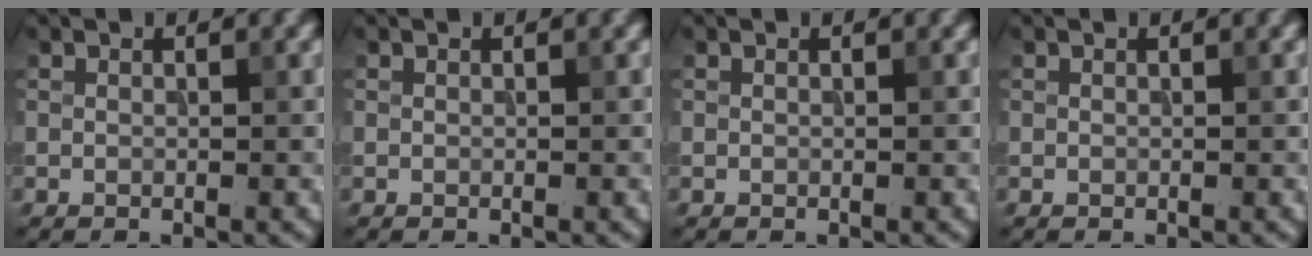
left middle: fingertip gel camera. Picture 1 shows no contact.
{"total": 0.0}
{"total": 0.0}
{"total": 0.0}